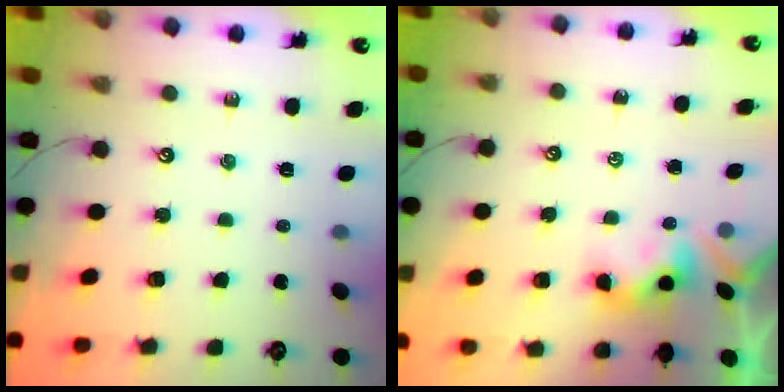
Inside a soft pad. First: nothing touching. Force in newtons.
{"total": 3.0, "press": 3.0, "slide": 0.4}